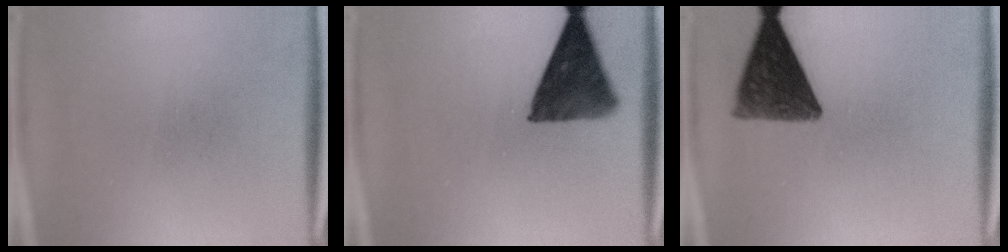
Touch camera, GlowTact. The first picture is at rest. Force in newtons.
{"total": 11.0}
{"total": 11.2}